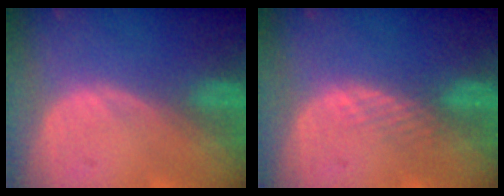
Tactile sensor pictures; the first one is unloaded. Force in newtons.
{"total": 1.6, "press": 1.6, "slide": 0.1}